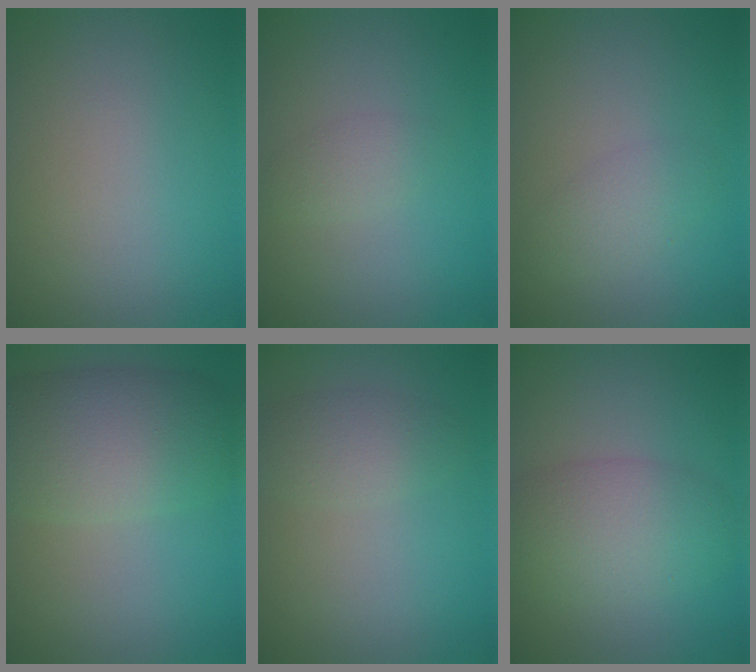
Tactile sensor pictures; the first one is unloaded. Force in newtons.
{"total": 1.4, "press": 1.4, "slide": 0.0}
{"total": 2.0, "press": 2.0, "slide": 0.1}
{"total": 7.5, "press": 7.5, "slide": 0.1}
{"total": 2.4, "press": 2.4, "slide": 0.1}
{"total": 5.6, "press": 5.6, "slide": 0.2}